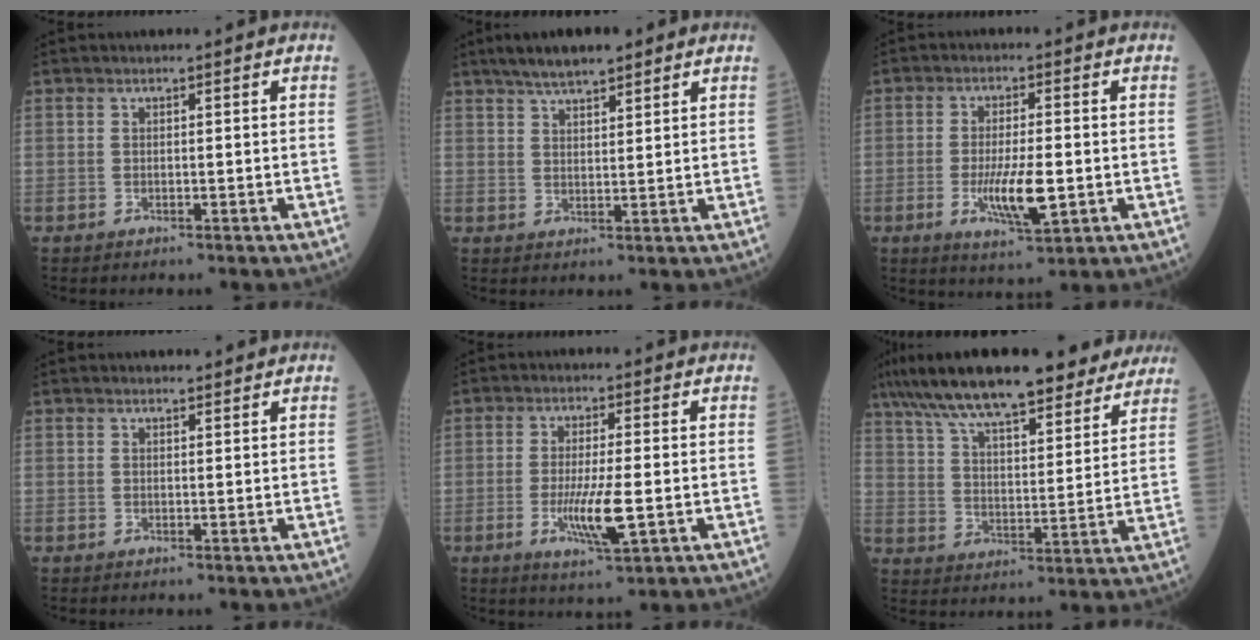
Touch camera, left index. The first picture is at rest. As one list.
[{"total": 7.3, "force": [5.5, 1.8, 4.4], "torque": [-0.075, 0.021, 0.091]}, {"total": 7.4, "force": [-1.5, 1.5, 7.0], "torque": [-0.135, -0.014, -0.024]}, {"total": 2.0, "force": [2.0, 0.4, 0.2], "torque": [-0.009, 0.005, 0.027]}, {"total": 6.7, "force": [-1.4, 0.6, 6.5], "torque": [-0.129, -0.016, -0.024]}, {"total": 24.3, "force": [20.0, 5.7, 12.7], "torque": [-0.210, 0.032, 0.288]}]